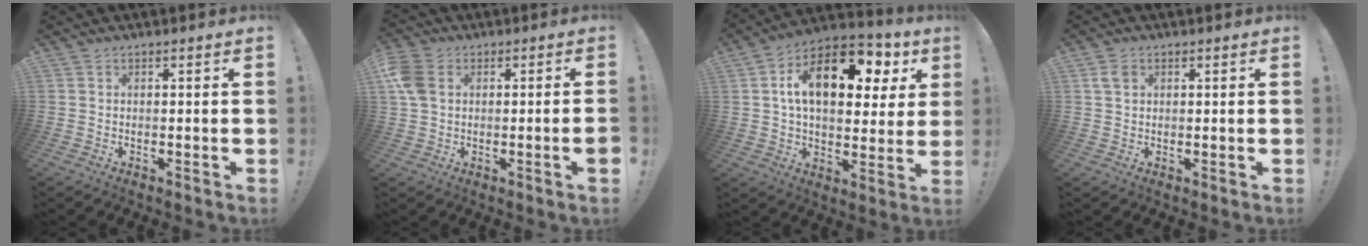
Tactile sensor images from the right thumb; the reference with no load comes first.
{"total": 7.5, "force": [0.4, 5.0, 5.6], "torque": [-0.123, 0.008, 0.014]}
{"total": 19.0, "force": [6.7, 10.2, 14.6], "torque": [-0.224, -0.021, 0.109]}
{"total": 3.4, "force": [1.3, 2.4, 2.0], "torque": [-0.037, 0.005, 0.025]}